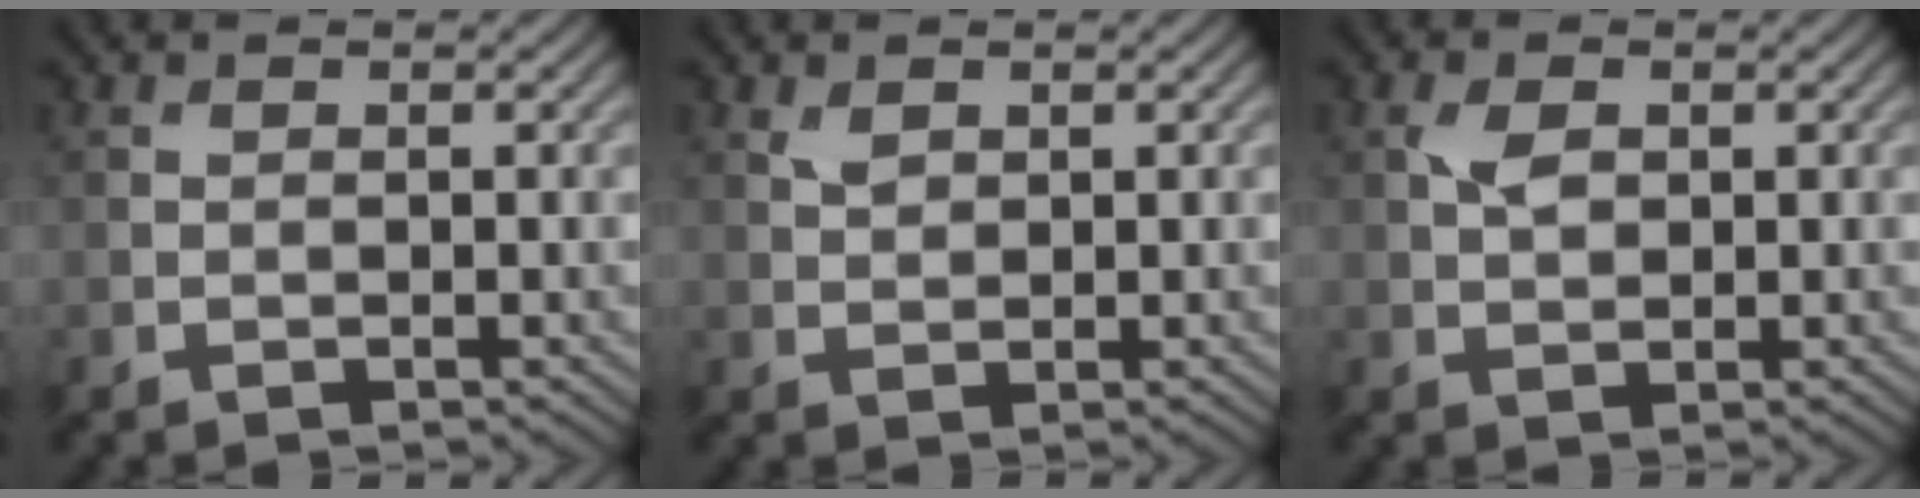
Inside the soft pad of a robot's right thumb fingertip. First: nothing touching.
{"total": 1.3, "force": [0.8, 0.8, 0.6], "torque": [-0.017, -0.002, 0.020]}
{"total": 2.3, "force": [0.7, 1.5, 1.7], "torque": [-0.041, 0.001, 0.013]}